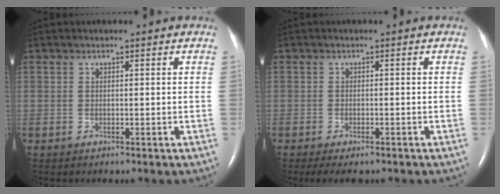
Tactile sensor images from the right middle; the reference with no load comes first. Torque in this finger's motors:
{"motor_torque": [-0.11, 0.16, 0.03, 0.01]}